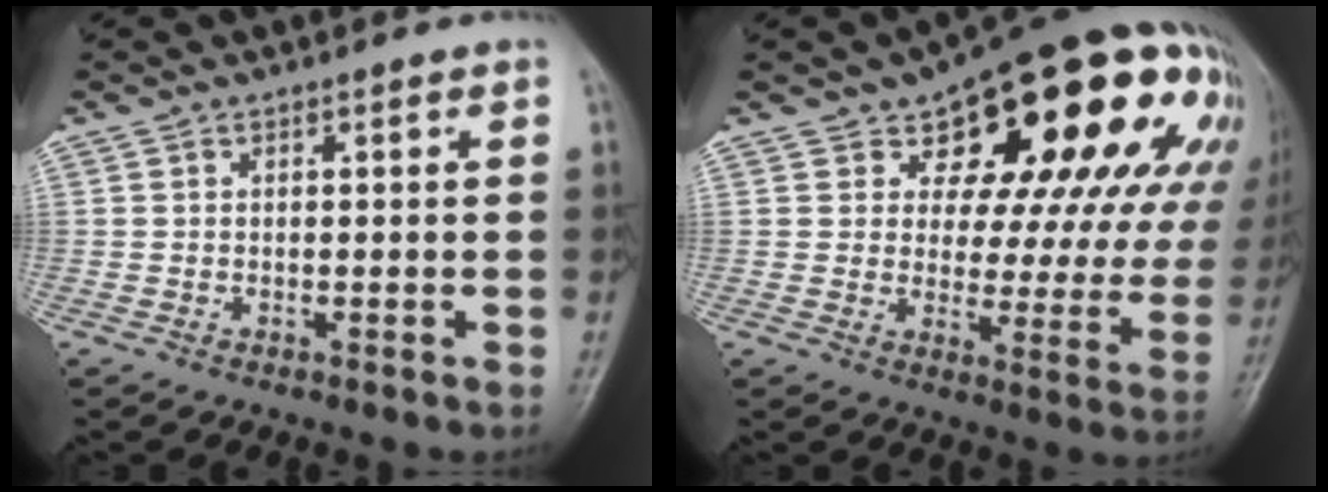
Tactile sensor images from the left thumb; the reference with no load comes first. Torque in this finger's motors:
{"motor_torque": [0.96, 1.00, 1.55, -1.22, 0.11]}